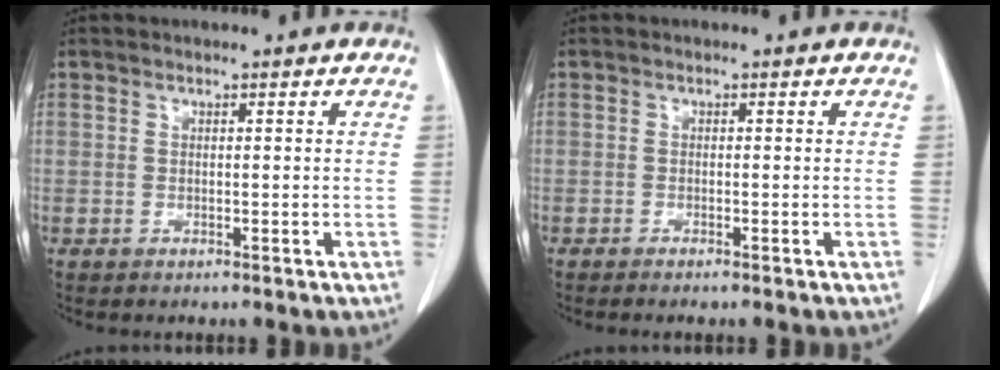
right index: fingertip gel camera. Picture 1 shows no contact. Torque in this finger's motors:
{"motor_torque": [0.06, -0.05, 0.04, 0.01]}